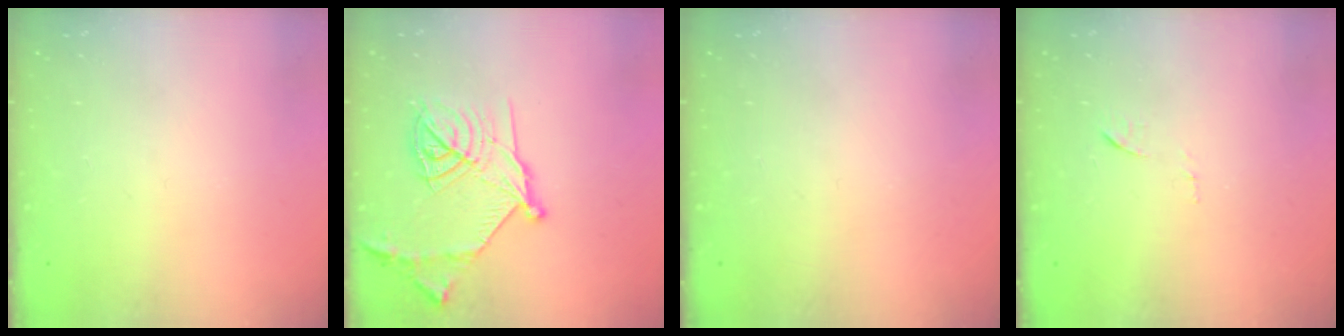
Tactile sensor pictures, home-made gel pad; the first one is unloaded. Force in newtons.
{"total": 20.0, "press": 20.0, "slide": 1.2}
{"total": 0.0}
{"total": 6.5, "press": 6.5, "slide": 0.5}